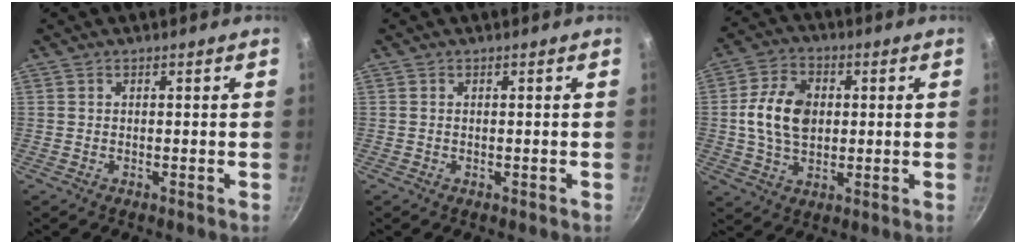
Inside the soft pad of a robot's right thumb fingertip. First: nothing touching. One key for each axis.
{"total": 0.0}
{"total": 11.3, "fx": 0.8, "fy": 7.8, "fz": 8.1, "tx": -0.134, "ty": 0.011, "tz": 0.006}